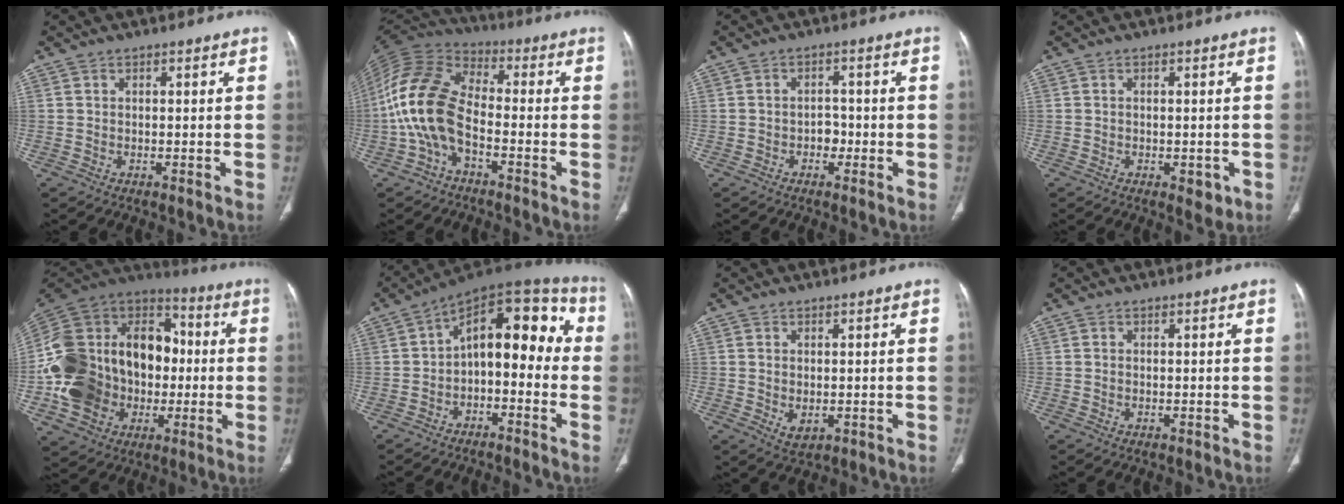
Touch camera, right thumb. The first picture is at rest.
{"total": 14.5, "force": [-3.6, 8.2, 11.4], "torque": [-0.237, 0.043, -0.079]}
{"total": 2.7, "force": [-1.0, 2.1, 1.4], "torque": [-0.001, 0.012, -0.020]}
{"total": 3.1, "force": [-1.1, 1.8, 2.3], "torque": [-0.017, 0.001, -0.008]}
{"total": 31.2, "force": [-2.6, 23.6, 20.2], "torque": [-0.375, 0.049, -0.035]}
{"total": 15.8, "force": [-0.9, 8.7, 13.2], "torque": [-0.145, 0.062, -0.026]}
{"total": 3.1, "force": [-0.4, 2.0, 2.3], "torque": [-0.033, -0.006, 0.003]}
{"total": 0.0}